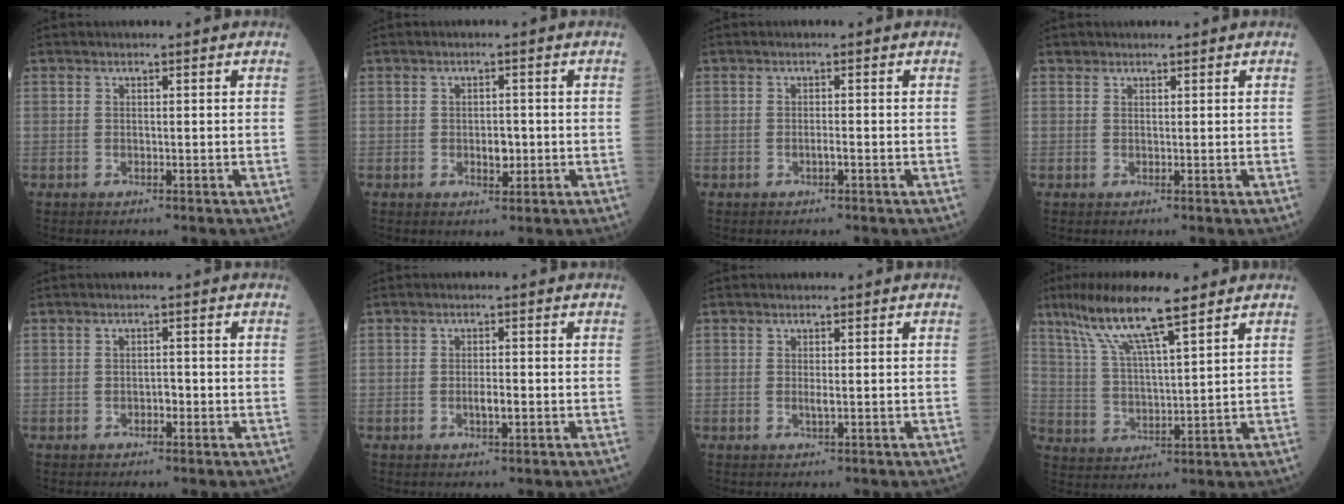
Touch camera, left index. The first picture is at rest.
{"total": 2.5, "force": [-0.5, 1.4, 2.0], "torque": [-0.030, 0.002, -0.004]}
{"total": 0.8, "force": [-0.4, 0.0, 0.7], "torque": [-0.013, 0.002, -0.008]}
{"total": 0.6, "force": [0.5, 0.3, -0.1], "torque": [-0.005, 0.001, 0.008]}
{"total": 1.2, "force": [-0.6, 0.7, 0.9], "torque": [-0.011, 0.004, -0.011]}
{"total": 2.1, "force": [-0.6, 0.5, 1.9], "torque": [-0.035, 0.001, -0.010]}
{"total": 0.8, "force": [0.0, 0.0, 0.8], "torque": [-0.020, -0.002, -0.001]}
{"total": 11.5, "force": [7.8, 0.9, 8.4], "torque": [-0.165, 0.017, 0.144]}